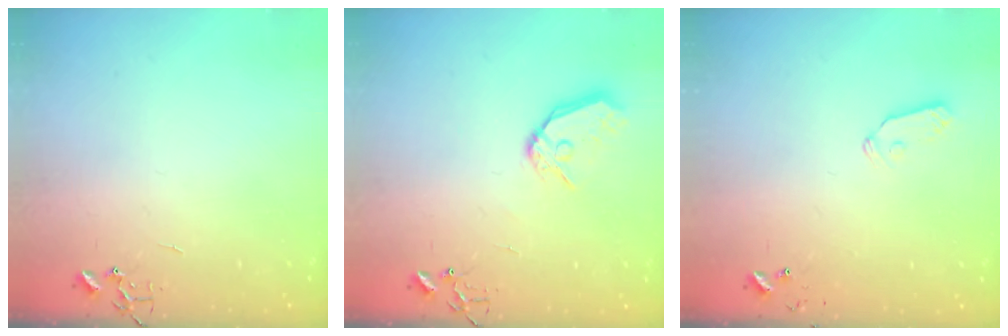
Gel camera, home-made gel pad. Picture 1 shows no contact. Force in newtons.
{"total": 11.3, "press": 11.2, "slide": 1.5}
{"total": 5.6, "press": 5.6, "slide": 0.3}